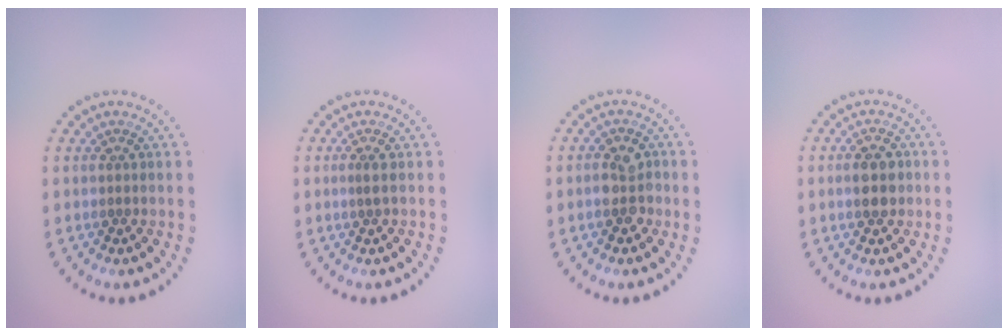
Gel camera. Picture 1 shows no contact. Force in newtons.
{"total": 0.6, "press": 0.4, "slide": 0.5}
{"total": 2.5, "press": 2.5, "slide": 0.6}
{"total": 2.7, "press": 2.7, "slide": 0.0}